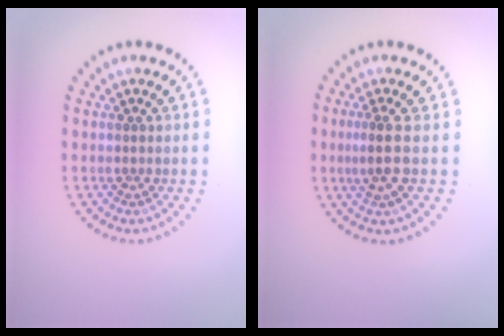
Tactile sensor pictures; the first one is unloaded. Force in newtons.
{"total": 2.4, "press": 2.1, "slide": 1.3}